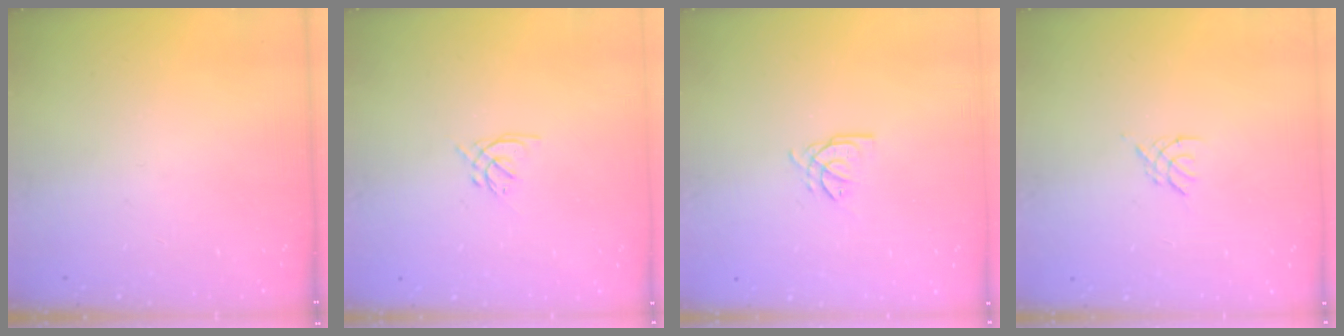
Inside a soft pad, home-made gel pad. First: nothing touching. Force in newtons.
{"total": 1.3, "press": 1.1, "slide": 0.6}
{"total": 3.5, "press": 3.5, "slide": 0.3}
{"total": 2.6, "press": 2.5, "slide": 0.6}